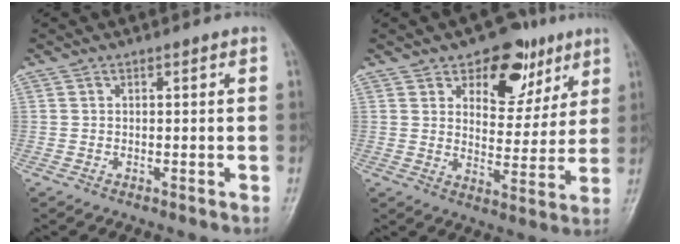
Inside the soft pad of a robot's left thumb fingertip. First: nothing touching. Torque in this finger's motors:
{"motor_torque": [0.05, 0.04, 0.10, -0.07, -0.06]}